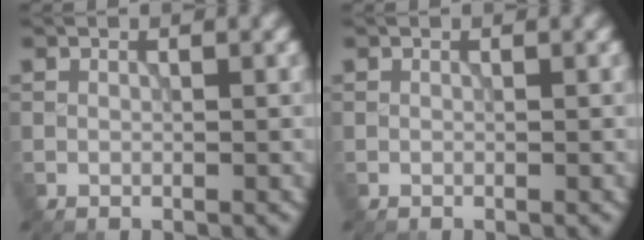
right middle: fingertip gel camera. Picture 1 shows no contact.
{"total": 0.0}